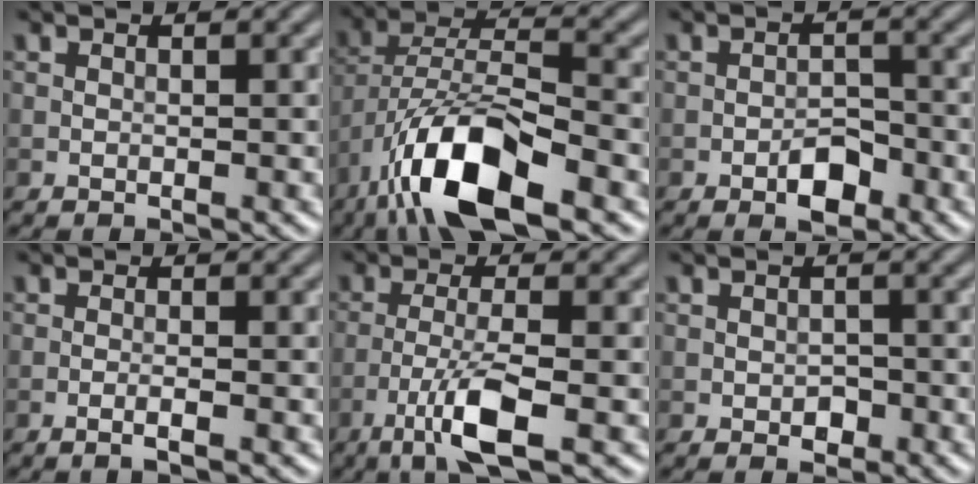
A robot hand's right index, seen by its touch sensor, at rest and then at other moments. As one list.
[{"total": 10.7, "force": [-6.0, 3.6, 8.1], "torque": [-0.152, 0.008, -0.112]}, {"total": 2.8, "force": [-1.5, 1.4, 1.9], "torque": [-0.026, 0.005, -0.026]}, {"total": 1.3, "force": [-0.5, 0.2, 1.1], "torque": [-0.017, 0.001, -0.014]}, {"total": 5.2, "force": [-2.5, 0.9, 4.5], "torque": [-0.090, 0.002, -0.051]}, {"total": 1.2, "force": [-0.4, 0.9, 0.7], "torque": [-0.011, -0.003, -0.007]}]